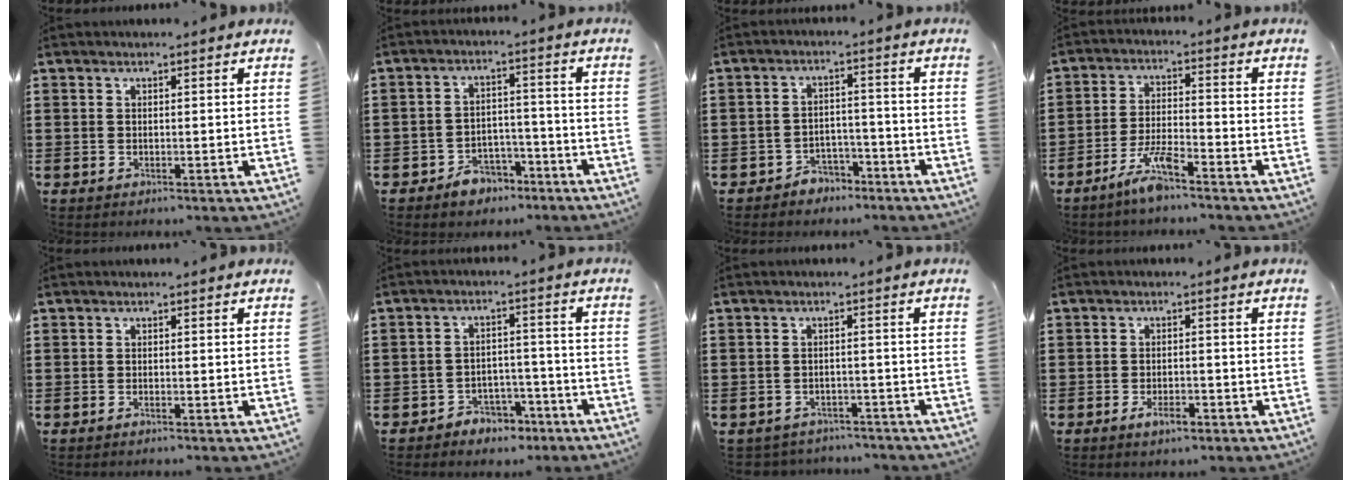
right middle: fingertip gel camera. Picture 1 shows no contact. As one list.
[{"total": 4.4, "force": [-3.8, 2.0, 0.8], "torque": [-0.016, 0.015, -0.075]}, {"total": 3.4, "force": [-3.2, 1.2, 0.2], "torque": [-0.012, 0.005, -0.067]}, {"total": 5.9, "force": [-4.4, 0.7, 3.8], "torque": [-0.083, -0.004, -0.084]}, {"total": 0.5, "force": [-0.3, -0.1, 0.4], "torque": [-0.009, -0.004, -0.005]}, {"total": 3.8, "force": [-3.4, 1.6, 0.4], "torque": [-0.013, 0.011, -0.070]}, {"total": 2.4, "force": [-2.3, 0.5, -0.3], "torque": [-0.003, 0.001, -0.053]}, {"total": 2.9, "force": [-1.8, 1.1, 1.9], "torque": [-0.032, 0.003, -0.033]}]